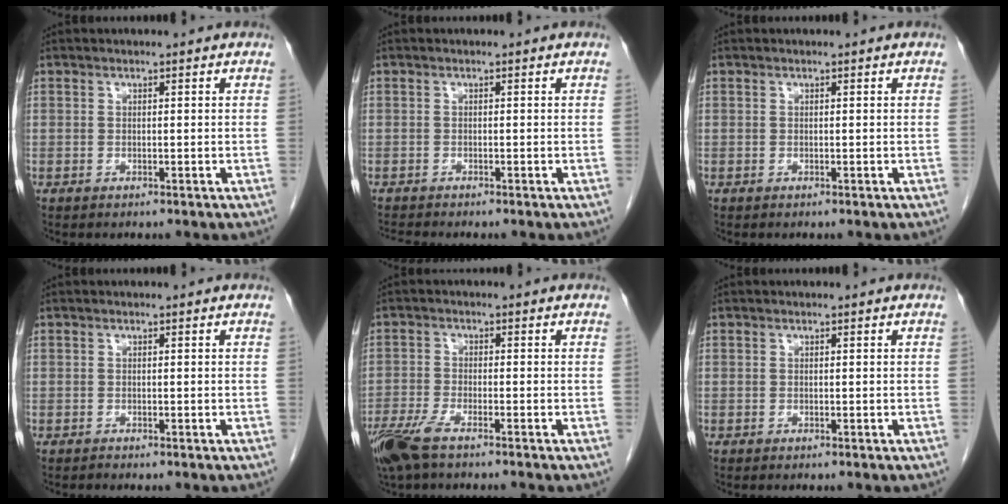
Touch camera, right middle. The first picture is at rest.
{"total": 1.3, "force": [-1.2, -0.5, -0.1], "torque": [-0.005, -0.008, -0.024]}
{"total": 0.0}
{"total": 0.0}
{"total": 6.8, "force": [-5.1, 0.9, 4.4], "torque": [-0.087, -0.016, -0.099]}
{"total": 0.0}